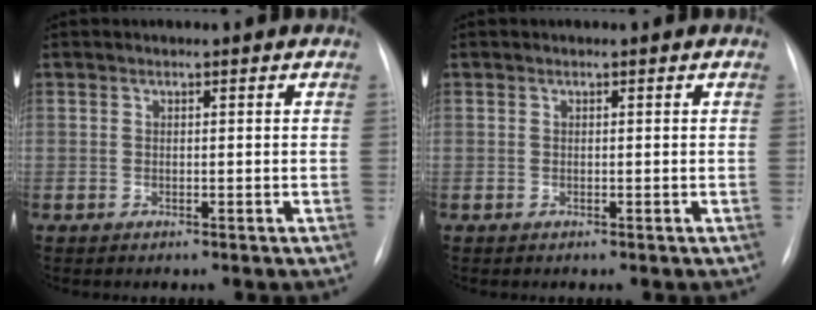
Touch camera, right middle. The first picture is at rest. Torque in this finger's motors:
{"motor_torque": [-0.30, -0.09, 0.02, 0.02]}